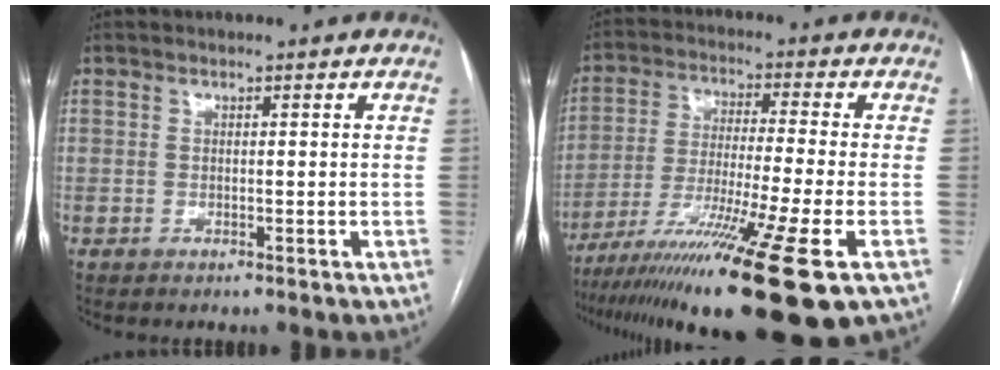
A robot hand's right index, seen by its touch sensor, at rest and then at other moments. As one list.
[{"total": 21.5, "force": [-12.4, 0.0, 17.5], "torque": [-0.275, -0.056, -0.215]}]